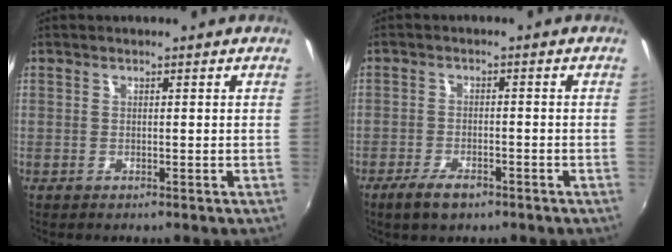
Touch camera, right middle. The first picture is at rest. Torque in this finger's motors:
{"motor_torque": [0.75, -1.39, -0.09, 0.00]}